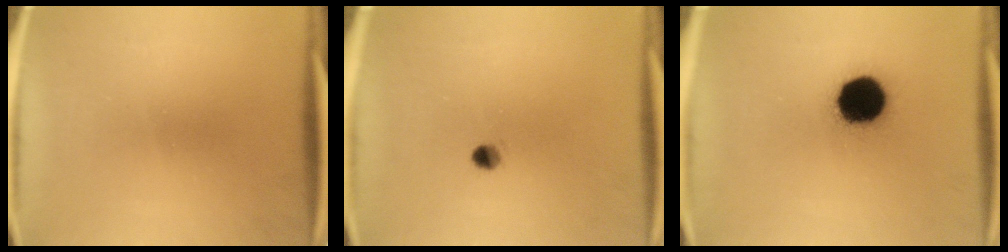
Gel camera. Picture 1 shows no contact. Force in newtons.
{"total": 2.0}
{"total": 15.4}